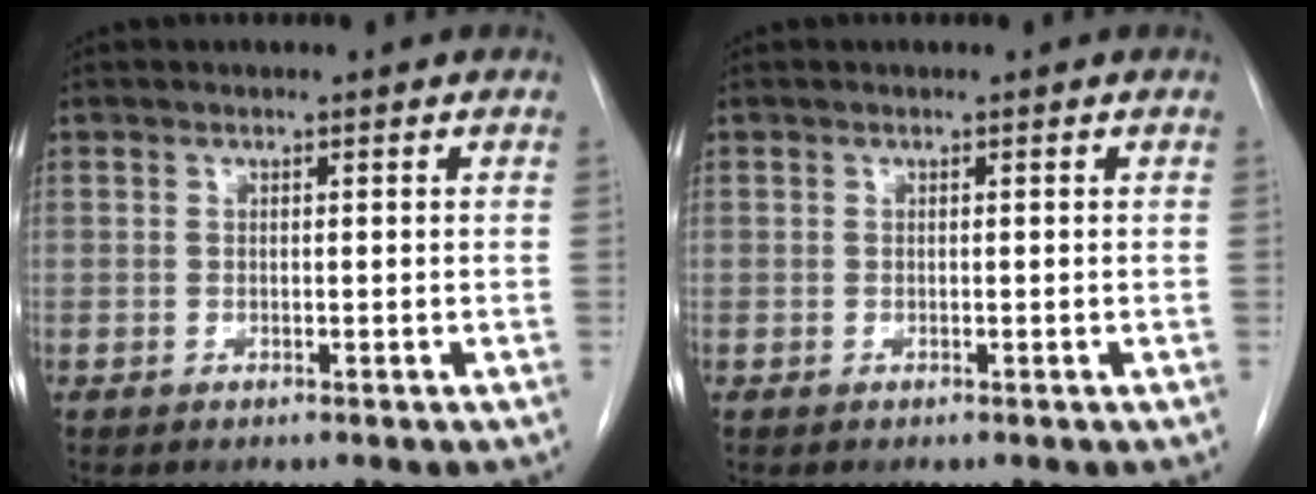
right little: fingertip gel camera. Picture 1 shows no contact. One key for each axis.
{"total": 0.0}